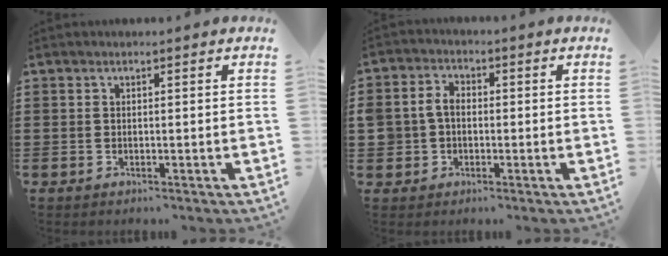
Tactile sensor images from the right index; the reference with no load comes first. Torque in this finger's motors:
{"motor_torque": [0.61, 0.38, 0.12, 0.09]}